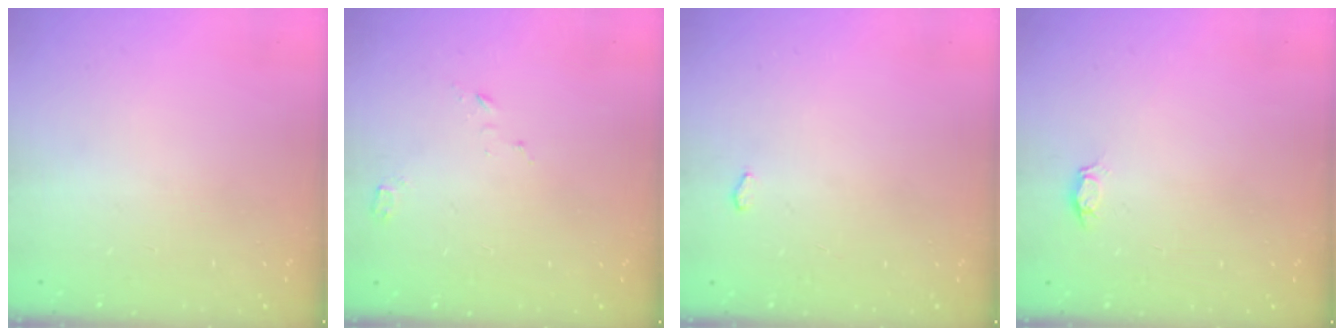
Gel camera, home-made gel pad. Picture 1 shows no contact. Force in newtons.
{"total": 3.2, "press": 3.2, "slide": 0.3}
{"total": 2.6, "press": 2.2, "slide": 1.3}
{"total": 2.8, "press": 2.8, "slide": 0.3}